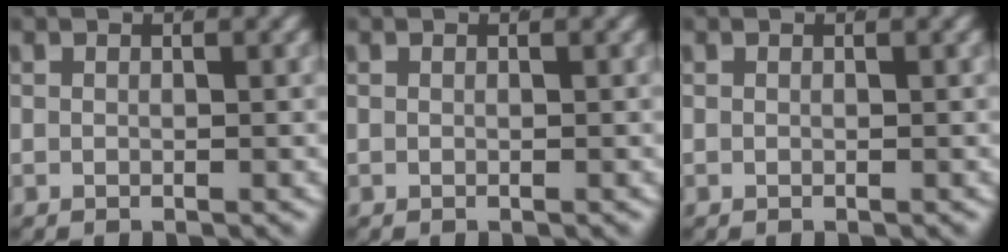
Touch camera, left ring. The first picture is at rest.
{"total": 0.0}
{"total": 0.0}